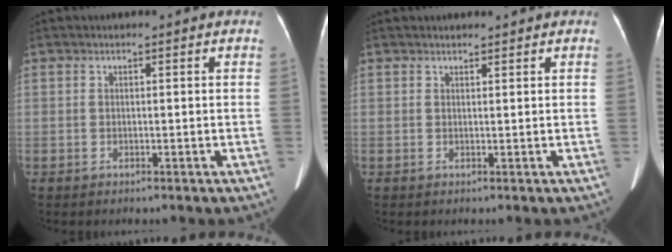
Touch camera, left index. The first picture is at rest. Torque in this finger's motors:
{"motor_torque": [-0.55, -0.02, -0.06, -0.02]}